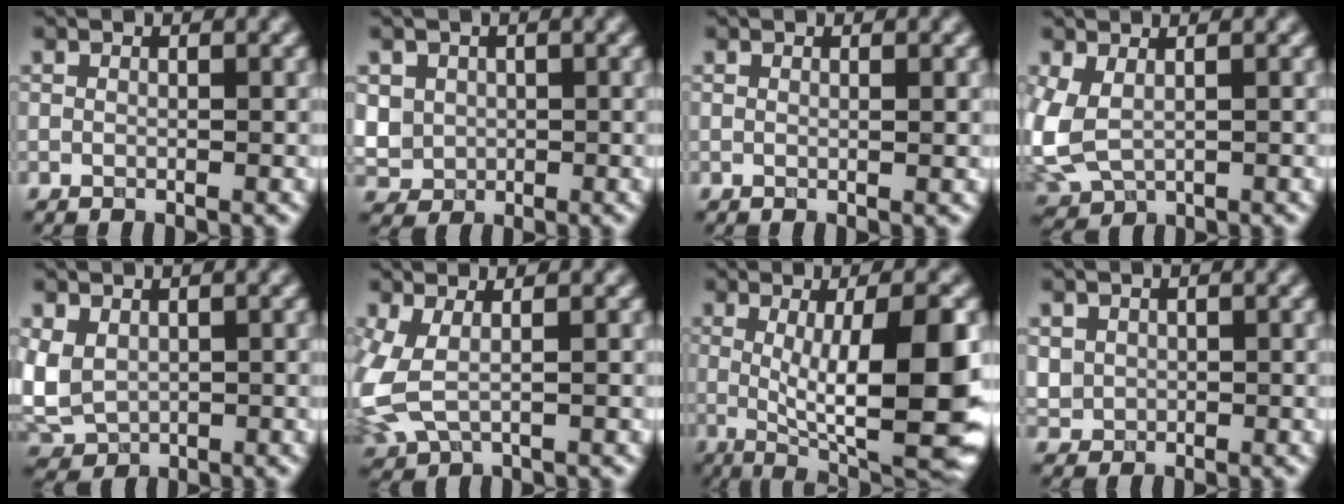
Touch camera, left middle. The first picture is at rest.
{"total": 3.7, "force": [0.8, 3.4, 1.3], "torque": [-0.035, 0.007, 0.020]}
{"total": 0.7, "force": [0.2, 0.2, 0.7], "torque": [-0.006, 0.001, 0.001]}
{"total": 3.9, "force": [0.6, 2.5, 3.0], "torque": [-0.087, -0.006, 0.013]}
{"total": 3.3, "force": [0.5, 2.5, 2.1], "torque": [-0.057, -0.005, 0.012]}
{"total": 4.7, "force": [-0.1, 2.4, 4.0], "torque": [-0.114, -0.006, -0.003]}
{"total": 12.1, "force": [0.0, 3.2, 11.7], "torque": [-0.154, -0.014, 0.004]}
{"total": 1.5, "force": [0.4, 1.4, 0.3], "torque": [-0.006, -0.005, 0.012]}